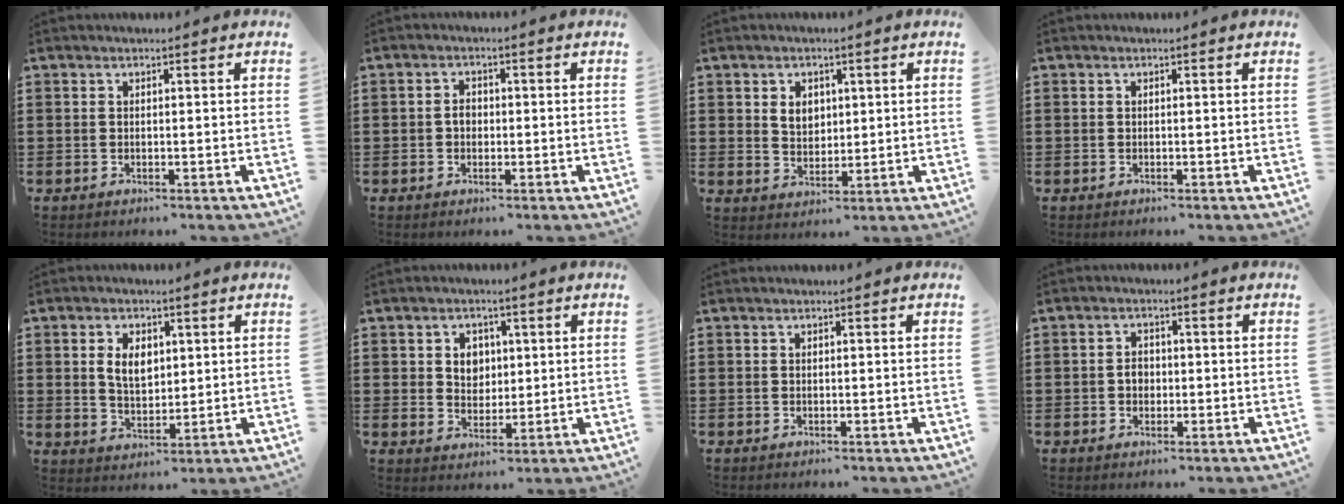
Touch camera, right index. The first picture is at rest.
{"total": 1.8, "force": [-0.3, 1.3, 1.3], "torque": [-0.025, 0.006, -0.007]}
{"total": 3.6, "force": [1.1, 2.8, 2.0], "torque": [-0.049, 0.011, 0.019]}
{"total": 0.0}
{"total": 4.9, "force": [1.1, 3.1, 3.6], "torque": [-0.073, 0.010, 0.016]}
{"total": 3.7, "force": [1.0, 3.2, 1.5], "torque": [-0.035, 0.009, 0.013]}
{"total": 0.0}
{"total": 2.0, "force": [-0.3, 1.6, 1.2], "torque": [-0.026, 0.005, -0.008]}